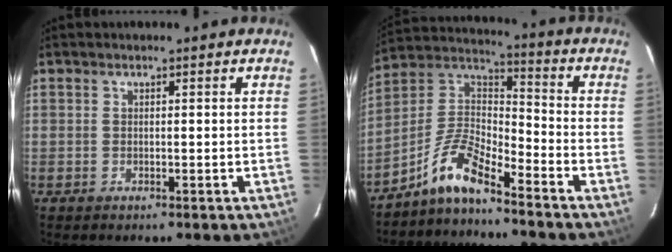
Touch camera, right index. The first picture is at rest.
{"total": 9.6, "force": [-7.6, 2.0, 5.4], "torque": [-0.133, 0.029, -0.160]}